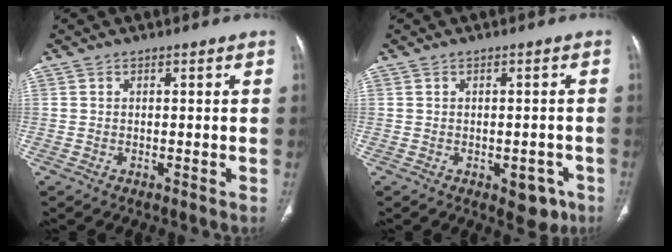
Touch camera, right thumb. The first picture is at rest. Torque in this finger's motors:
{"motor_torque": [2.94, 2.07, 0.48, -0.90, -0.01]}